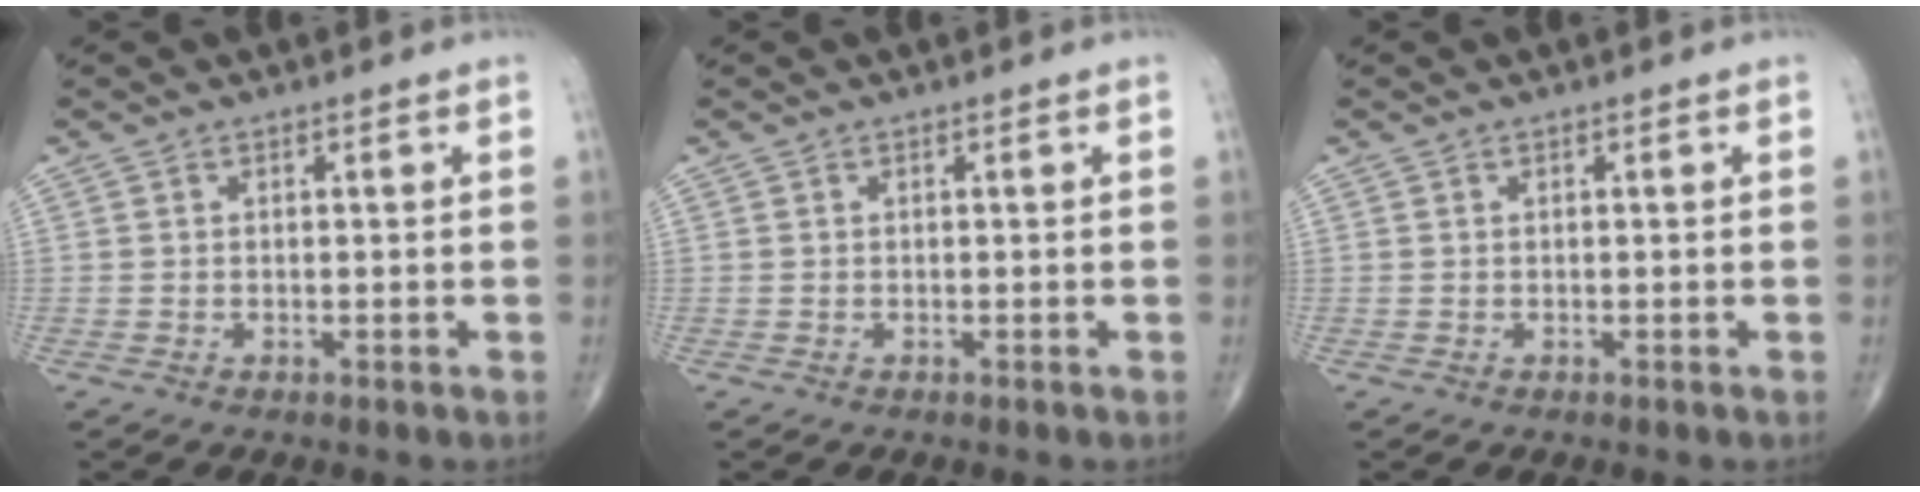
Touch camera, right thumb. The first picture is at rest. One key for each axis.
{"total": 0.0}
{"total": 0.0}